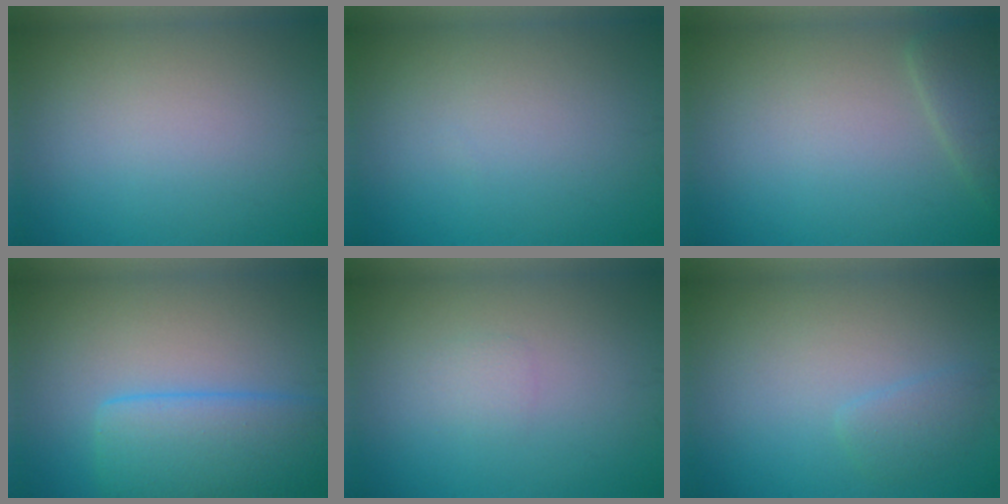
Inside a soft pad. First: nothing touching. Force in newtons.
{"total": 0.0}
{"total": 2.4, "press": 2.4, "slide": 0.0}
{"total": 6.5, "press": 6.5, "slide": 0.3}
{"total": 0.9, "press": 0.9, "slide": 0.1}
{"total": 1.4, "press": 1.4, "slide": 0.2}